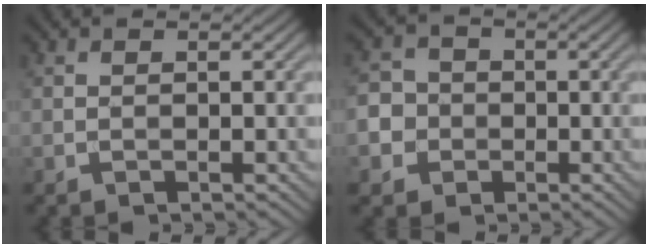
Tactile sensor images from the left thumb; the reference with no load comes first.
{"total": 5.7, "force": [-1.4, 5.4, 1.4], "torque": [-0.044, 0.001, -0.049]}